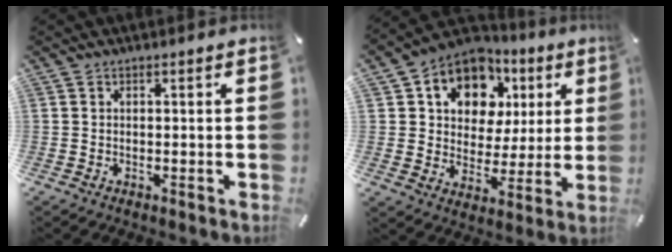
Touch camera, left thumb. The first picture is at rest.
{"total": 11.3, "force": [4.9, 9.5, 3.6], "torque": [-0.073, -0.030, 0.096]}